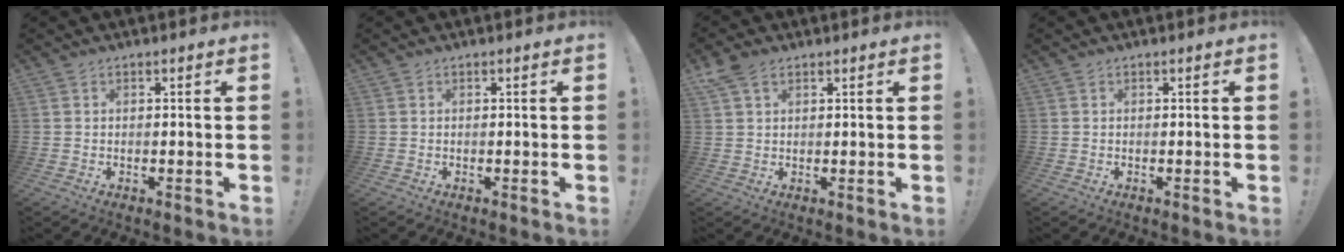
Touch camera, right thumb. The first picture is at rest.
{"total": 0.0}
{"total": 4.7, "force": [2.8, 2.6, 2.7], "torque": [-0.051, -0.006, 0.056]}
{"total": 0.0}